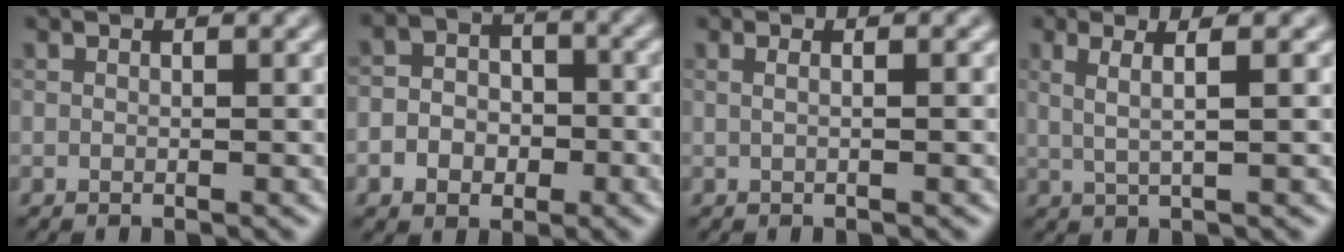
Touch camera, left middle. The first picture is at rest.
{"total": 4.5, "force": [-1.4, 3.7, 2.1], "torque": [-0.018, -0.008, -0.039]}
{"total": 2.3, "force": [0.5, 1.3, 1.8], "torque": [-0.011, -0.005, -0.023]}
{"total": 3.2, "force": [1.0, 1.0, 2.8], "torque": [-0.052, -0.007, 0.005]}